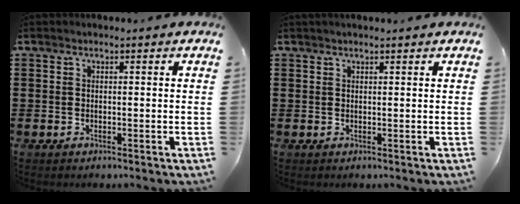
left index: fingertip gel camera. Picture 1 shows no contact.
{"total": 0.5, "force": [0.4, 0.0, 0.3], "torque": [-0.007, -0.001, 0.007]}